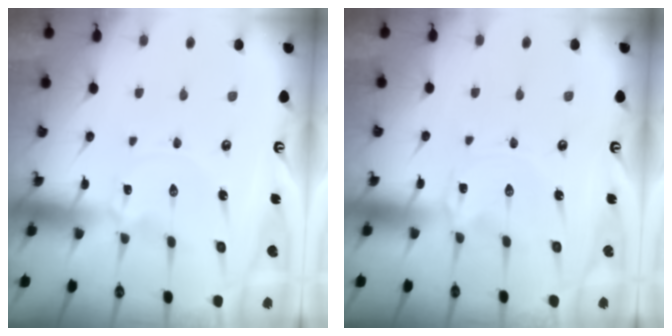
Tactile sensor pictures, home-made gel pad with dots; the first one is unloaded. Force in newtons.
{"total": 0.0}